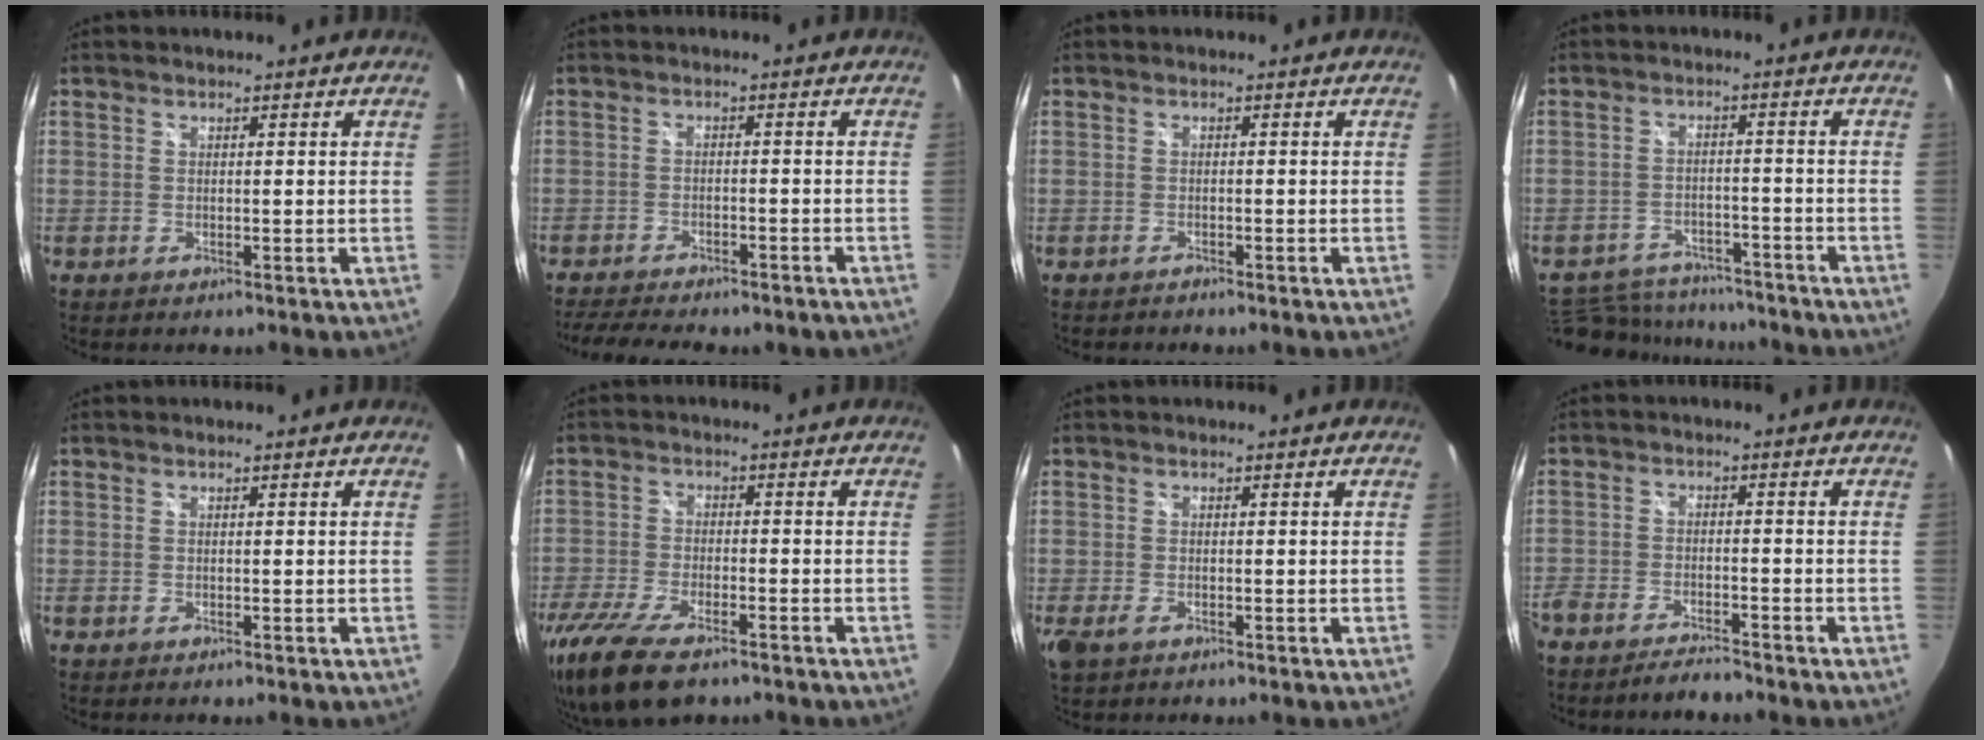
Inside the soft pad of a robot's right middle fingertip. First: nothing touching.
{"total": 10.9, "force": [-9.1, 3.2, 5.0], "torque": [-0.115, -0.024, -0.135]}
{"total": 1.1, "force": [-1.1, 0.3, 0.2], "torque": [-0.007, -0.004, -0.018]}
{"total": 16.3, "force": [-13.6, 7.1, 5.6], "torque": [-0.137, 0.008, -0.186]}
{"total": 0.0}
{"total": 14.6, "force": [-10.2, 5.5, 8.9], "torque": [-0.207, -0.051, -0.185]}
{"total": 3.1, "force": [-1.7, 1.6, 2.0], "torque": [-0.041, -0.012, -0.029]}
{"total": 7.0, "force": [-6.4, 1.6, 2.4], "torque": [-0.072, -0.012, -0.108]}